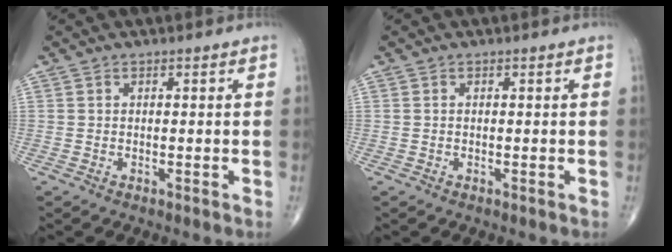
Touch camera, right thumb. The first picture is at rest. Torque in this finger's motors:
{"motor_torque": [-0.02, 0.32, -0.13, -0.11, 0.05]}